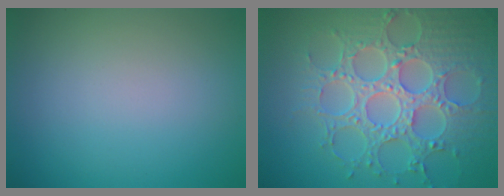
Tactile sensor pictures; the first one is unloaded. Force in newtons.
{"total": 8.1, "press": 6.3, "slide": 5.0}